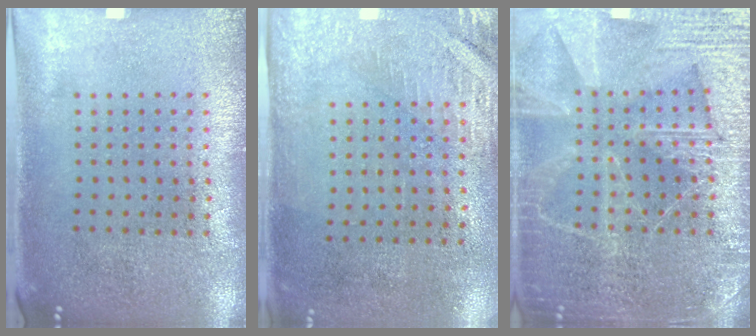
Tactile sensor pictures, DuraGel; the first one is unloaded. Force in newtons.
{"total": 2.8, "press": 2.4, "slide": 1.4}
{"total": 6.6, "press": 6.5, "slide": 0.8}